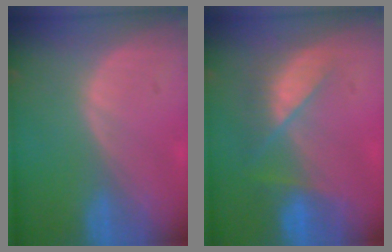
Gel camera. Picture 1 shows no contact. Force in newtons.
{"total": 7.3, "press": 6.8, "slide": 2.7}